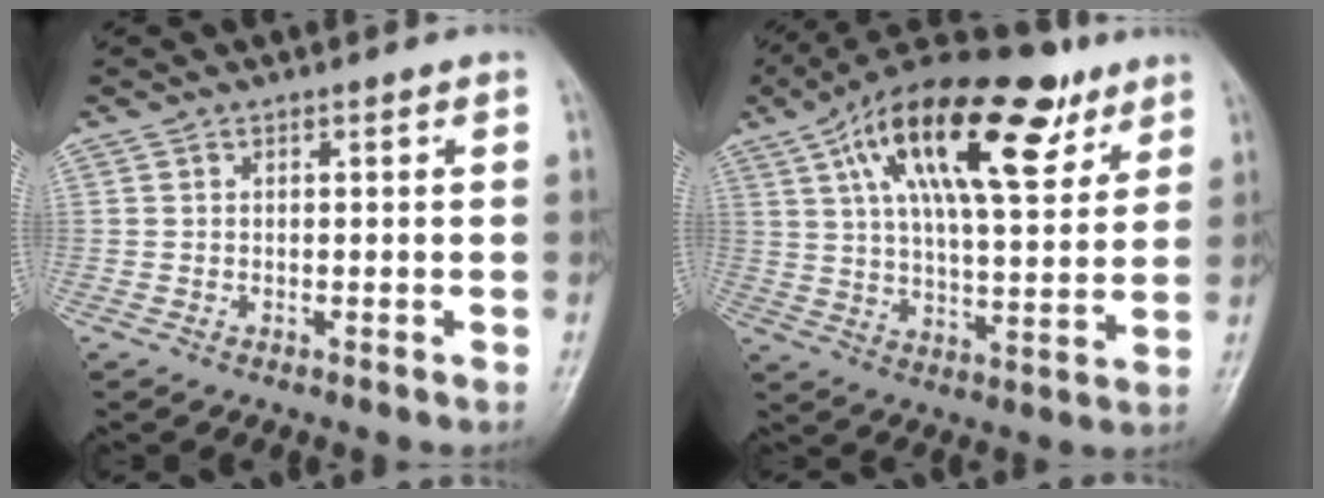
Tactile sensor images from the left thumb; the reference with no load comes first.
{"total": 23.8, "force": [11.9, 9.4, 18.4], "torque": [-0.284, -0.013, 0.197]}